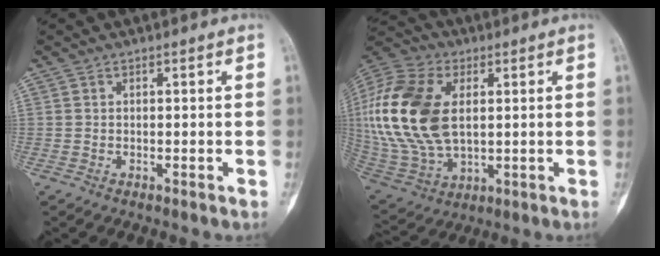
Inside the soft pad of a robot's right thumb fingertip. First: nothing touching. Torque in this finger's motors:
{"motor_torque": [2.54, 2.47, 1.77, -0.99, 0.60]}